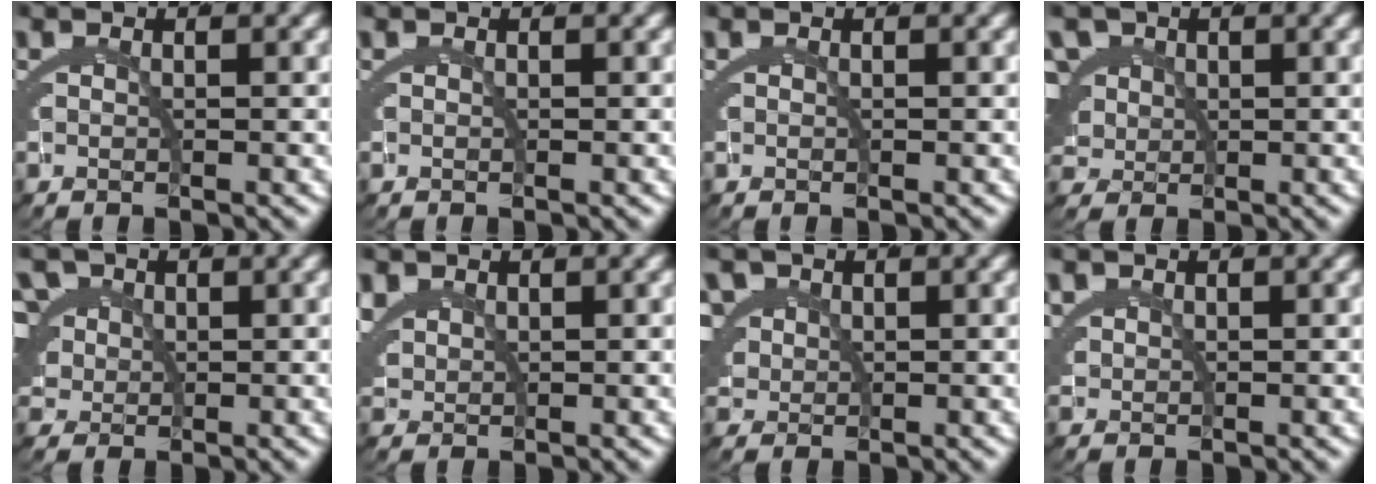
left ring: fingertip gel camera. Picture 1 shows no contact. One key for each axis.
{"total": 0.0}
{"total": 0.0}
{"total": 7.9, "fx": 0.9, "fy": 7.1, "fz": 3.3, "tx": -0.087, "ty": -0.021, "tz": 0.021}
{"total": 7.9, "fx": 1.0, "fy": 7.1, "fz": 3.4, "tx": -0.085, "ty": -0.019, "tz": 0.020}
{"total": 3.0, "fx": 1.9, "fy": 2.2, "fz": 0.8, "tx": -0.030, "ty": -0.002, "tz": 0.039}
{"total": 6.1, "fx": 1.7, "fy": 5.4, "fz": 2.2, "tx": -0.061, "ty": -0.010, "tz": 0.030}
{"total": 2.2, "fx": 1.1, "fy": 1.8, "fz": 0.5, "tx": -0.016, "ty": 0.002, "tz": 0.020}